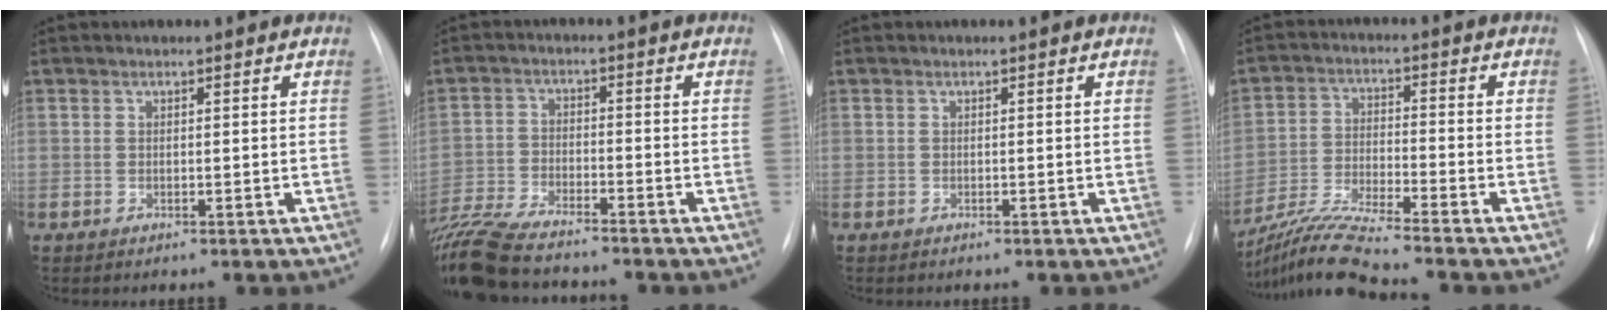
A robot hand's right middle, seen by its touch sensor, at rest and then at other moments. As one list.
[{"total": 12.3, "force": [-10.9, 1.6, 5.4], "torque": [-0.100, -0.017, -0.183]}, {"total": 0.0}, {"total": 11.1, "force": [-9.9, -1.9, 4.5], "torque": [-0.084, -0.021, -0.182]}]